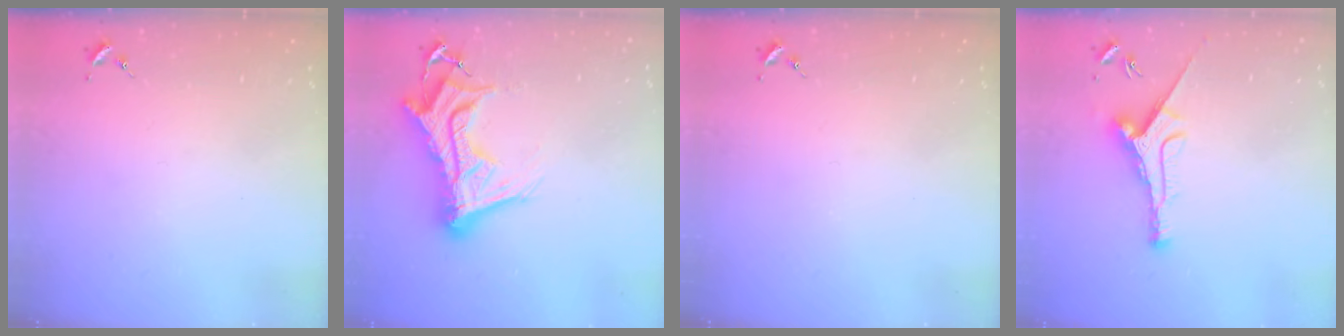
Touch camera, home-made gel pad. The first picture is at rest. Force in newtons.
{"total": 17.8, "press": 17.8, "slide": 1.7}
{"total": 0.0}
{"total": 9.9, "press": 9.9, "slide": 0.5}